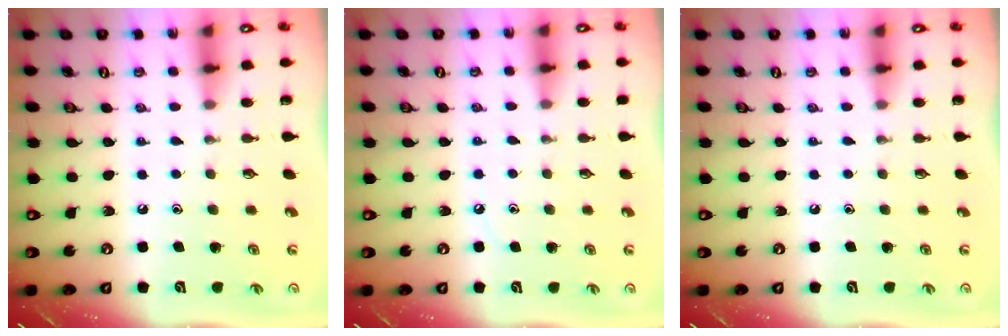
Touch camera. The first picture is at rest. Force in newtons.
{"total": 4.5, "press": 4.5, "slide": 0.8}
{"total": 0.0}